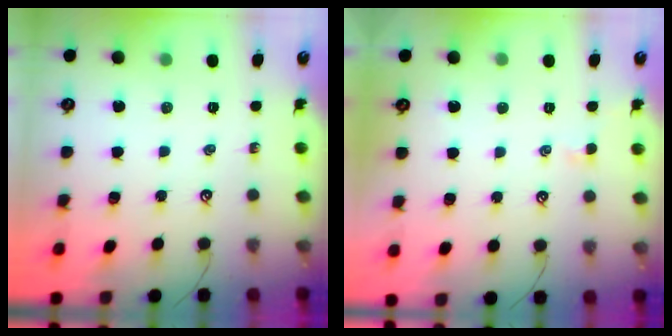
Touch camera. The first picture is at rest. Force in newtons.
{"total": 1.9, "press": 1.9, "slide": 0.3}